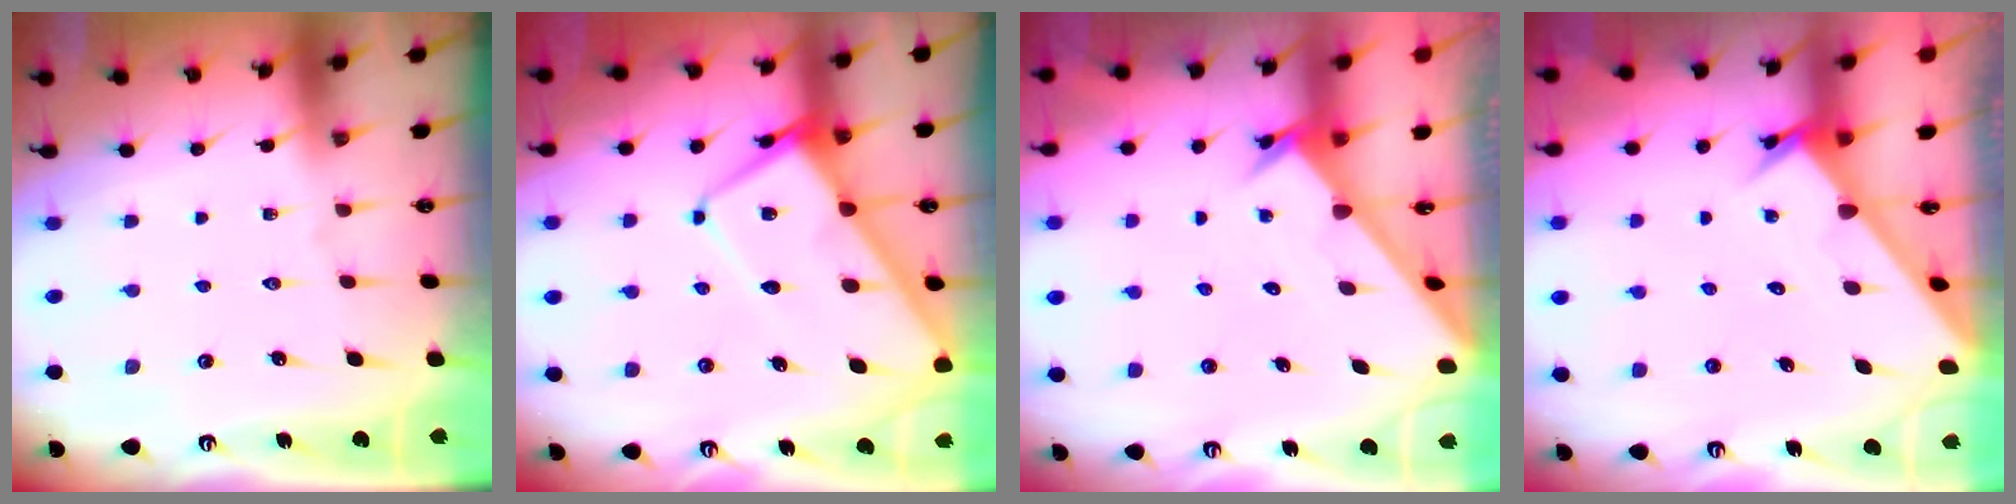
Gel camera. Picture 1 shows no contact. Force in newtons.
{"total": 11.1, "press": 11.0, "slide": 1.2}
{"total": 2.4, "press": 2.4, "slide": 0.2}
{"total": 2.9, "press": 2.9, "slide": 0.1}